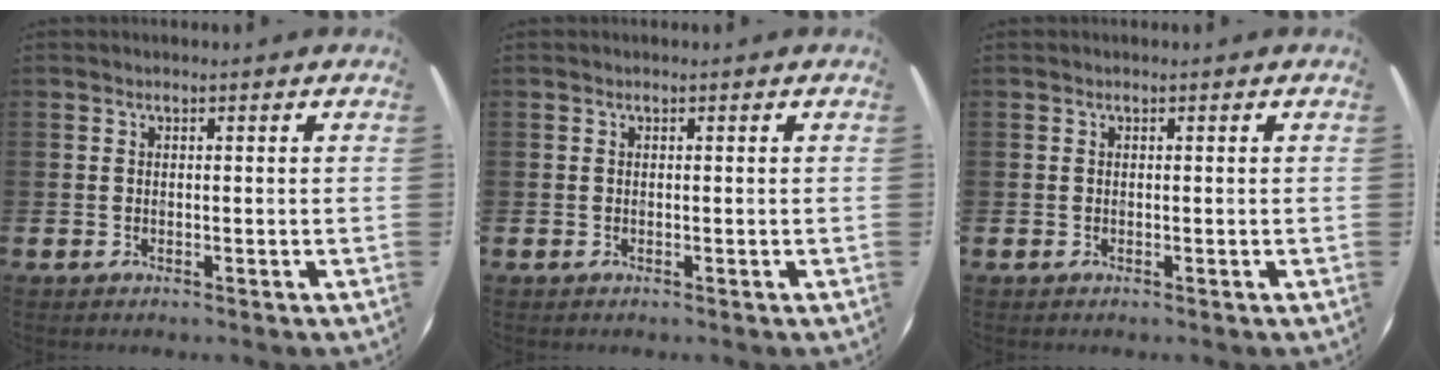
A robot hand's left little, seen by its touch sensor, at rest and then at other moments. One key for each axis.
{"total": 0.0}
{"total": 0.0}